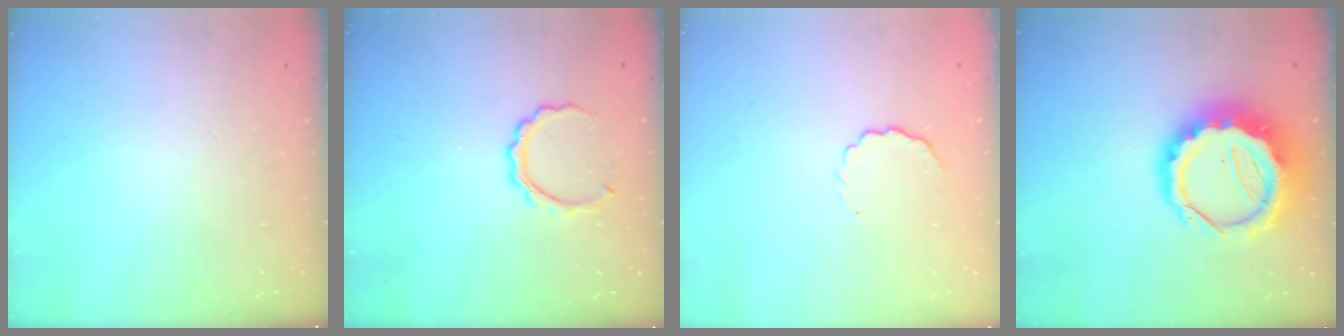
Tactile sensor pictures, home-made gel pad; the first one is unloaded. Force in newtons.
{"total": 6.2, "press": 6.2, "slide": 0.4}
{"total": 4.4, "press": 4.2, "slide": 1.1}
{"total": 13.2, "press": 12.9, "slide": 2.9}